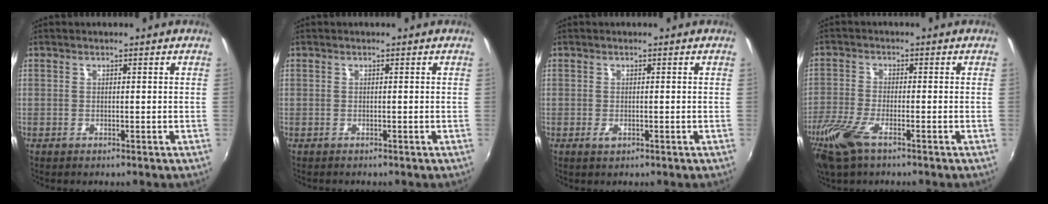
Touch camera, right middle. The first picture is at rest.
{"total": 0.6, "force": [-0.5, 0.4, -0.1], "torque": [-0.001, -0.001, -0.009]}
{"total": 1.1, "force": [-0.4, 0.6, 0.8], "torque": [-0.015, -0.003, -0.007]}
{"total": 9.0, "force": [-5.6, 3.1, 6.4], "torque": [-0.163, -0.024, -0.113]}